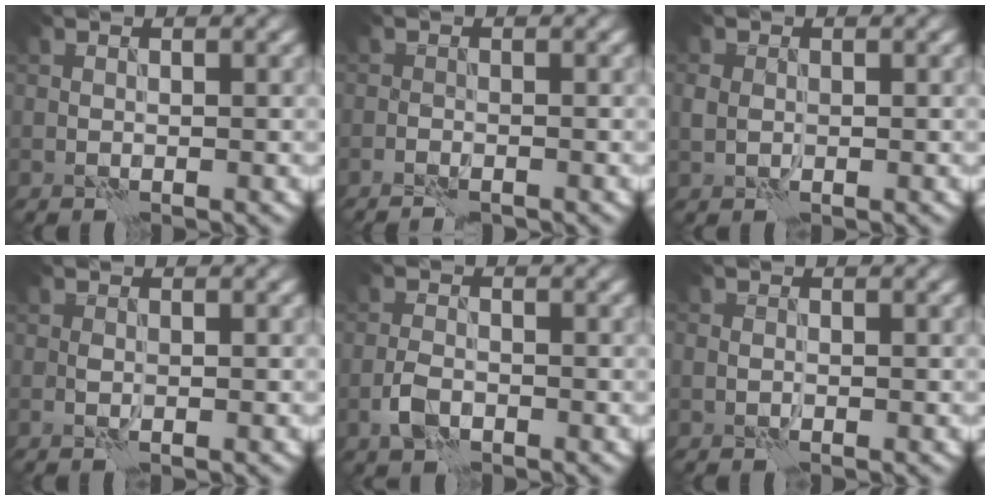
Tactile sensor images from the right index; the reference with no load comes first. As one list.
[{"total": 1.7, "force": [-1.5, 0.3, 0.8], "torque": [-0.023, 0.004, -0.026]}, {"total": 1.6, "force": [0.1, 1.2, 1.0], "torque": [-0.021, 0.001, 0.003]}, {"total": 0.8, "force": [-0.2, 0.4, 0.7], "torque": [-0.014, 0.000, -0.004]}, {"total": 2.3, "force": [-1.2, 1.2, 1.5], "torque": [-0.031, 0.003, -0.027]}, {"total": 0.9, "force": [-0.1, 0.7, 0.6], "torque": [-0.010, 0.000, -0.002]}]